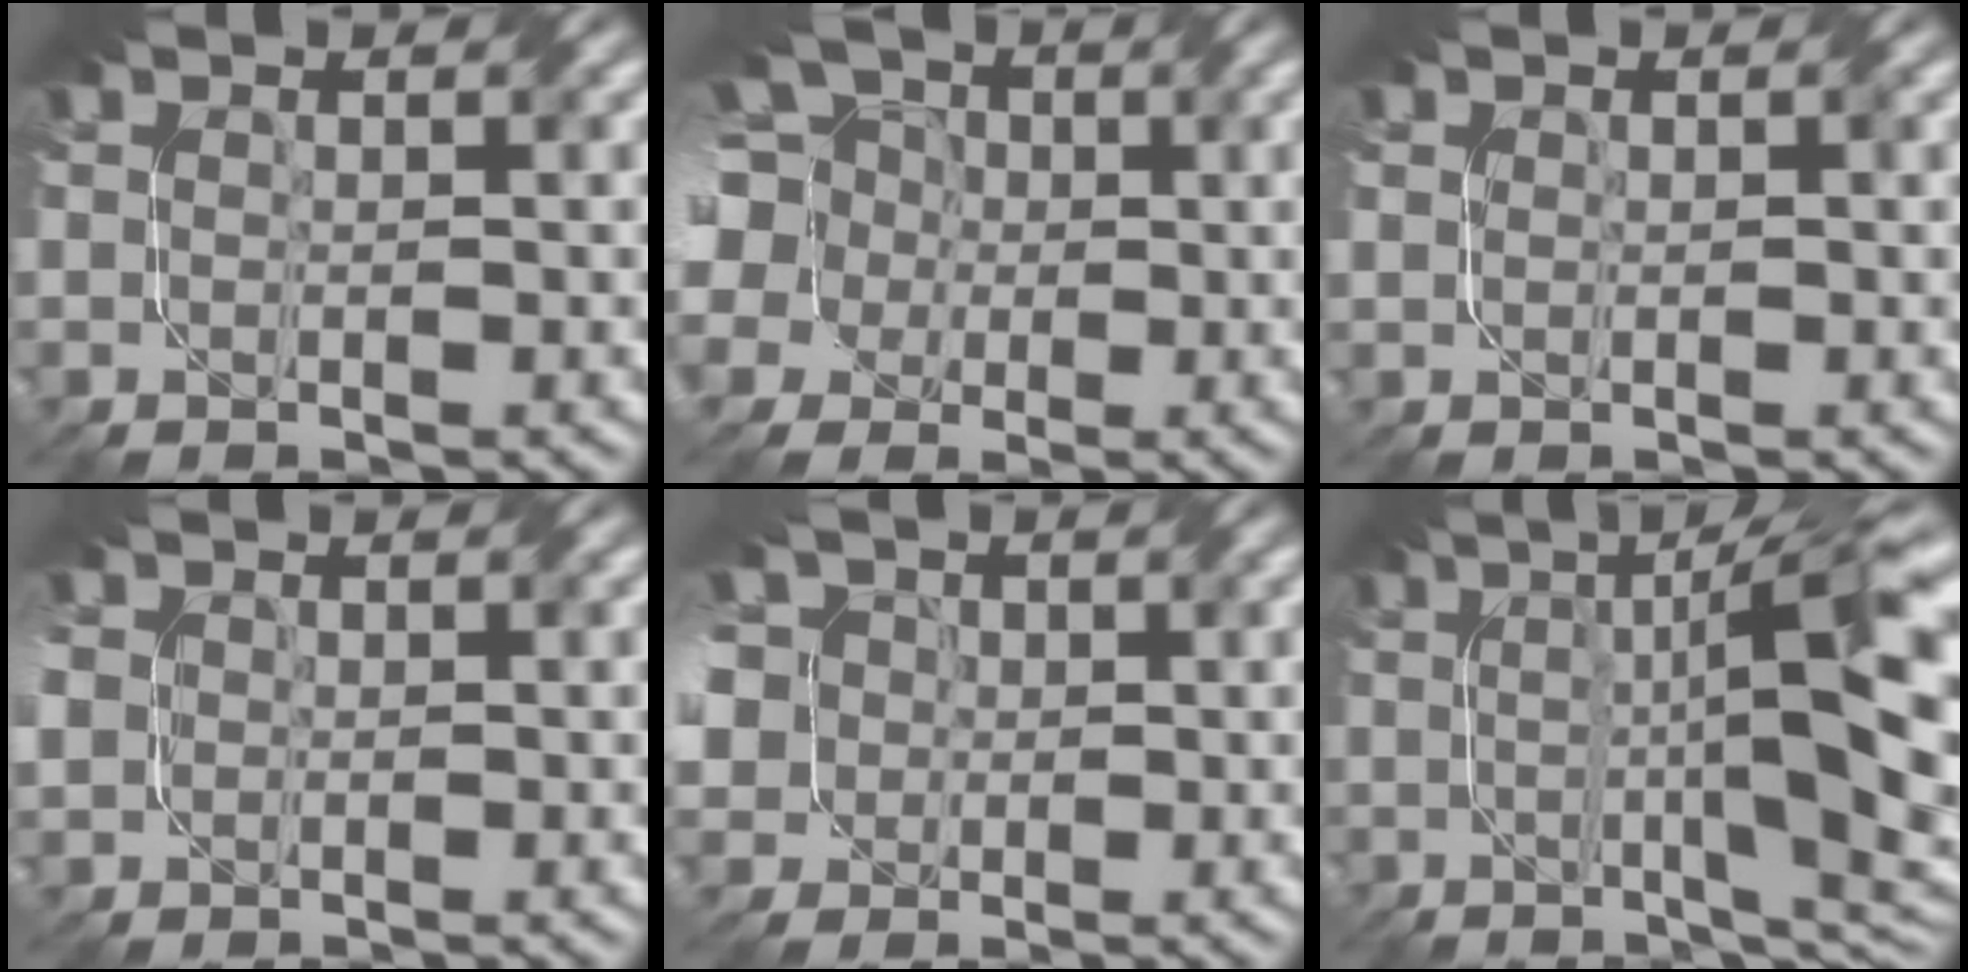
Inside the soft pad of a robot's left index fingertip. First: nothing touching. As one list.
[{"total": 12.1, "force": [2.4, 10.5, 5.5], "torque": [-0.159, 0.030, 0.006]}, {"total": 1.0, "force": [0.6, 0.7, -0.3], "torque": [0.008, 0.003, 0.011]}, {"total": 4.1, "force": [0.6, 3.7, 1.6], "torque": [-0.055, 0.018, 0.003]}, {"total": 9.9, "force": [2.5, 8.4, 4.5], "torque": [-0.098, 0.037, -0.002]}, {"total": 13.0, "force": [1.2, 3.0, 12.6], "torque": [-0.157, 0.011, 0.024]}]